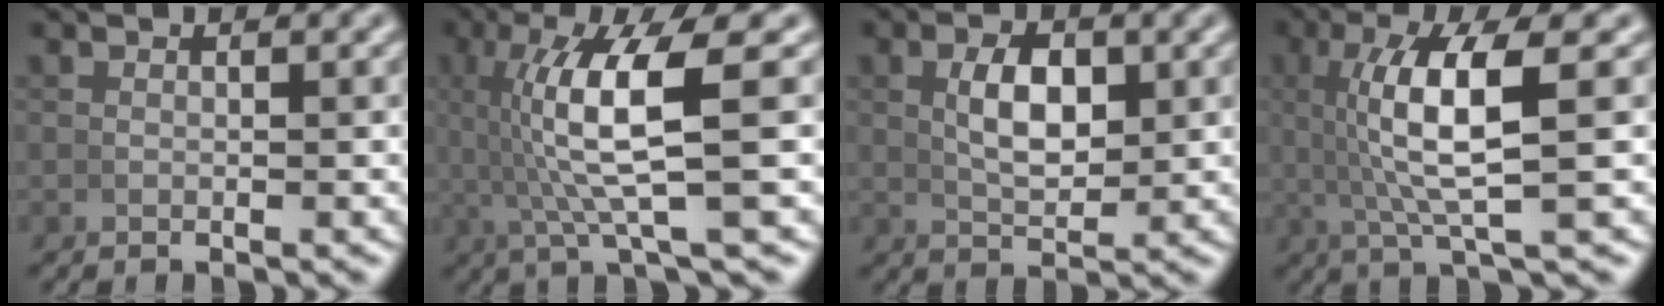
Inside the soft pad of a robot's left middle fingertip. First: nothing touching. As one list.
[{"total": 7.7, "force": [0.9, 1.3, 7.5], "torque": [-0.144, 0.004, 0.019]}, {"total": 4.2, "force": [1.0, 1.9, 3.6], "torque": [-0.057, -0.004, 0.022]}, {"total": 6.6, "force": [1.2, 1.0, 6.4], "torque": [-0.118, 0.003, 0.024]}]